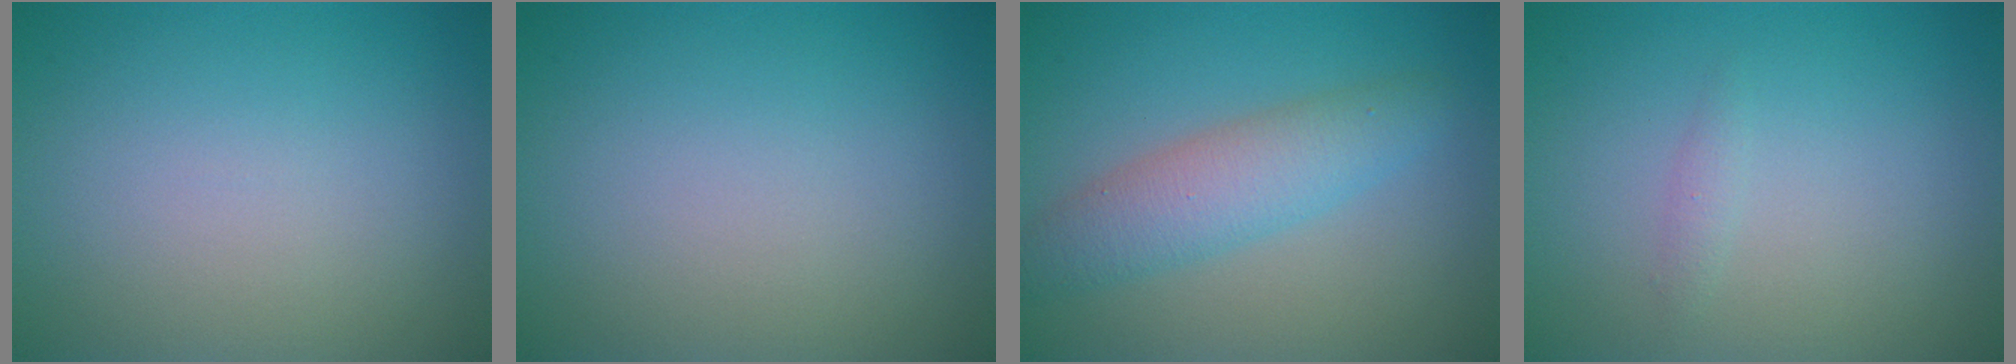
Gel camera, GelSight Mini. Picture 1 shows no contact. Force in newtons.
{"total": 0.0}
{"total": 4.2, "press": 4.2, "slide": 0.1}
{"total": 0.7, "press": 0.7, "slide": 0.0}